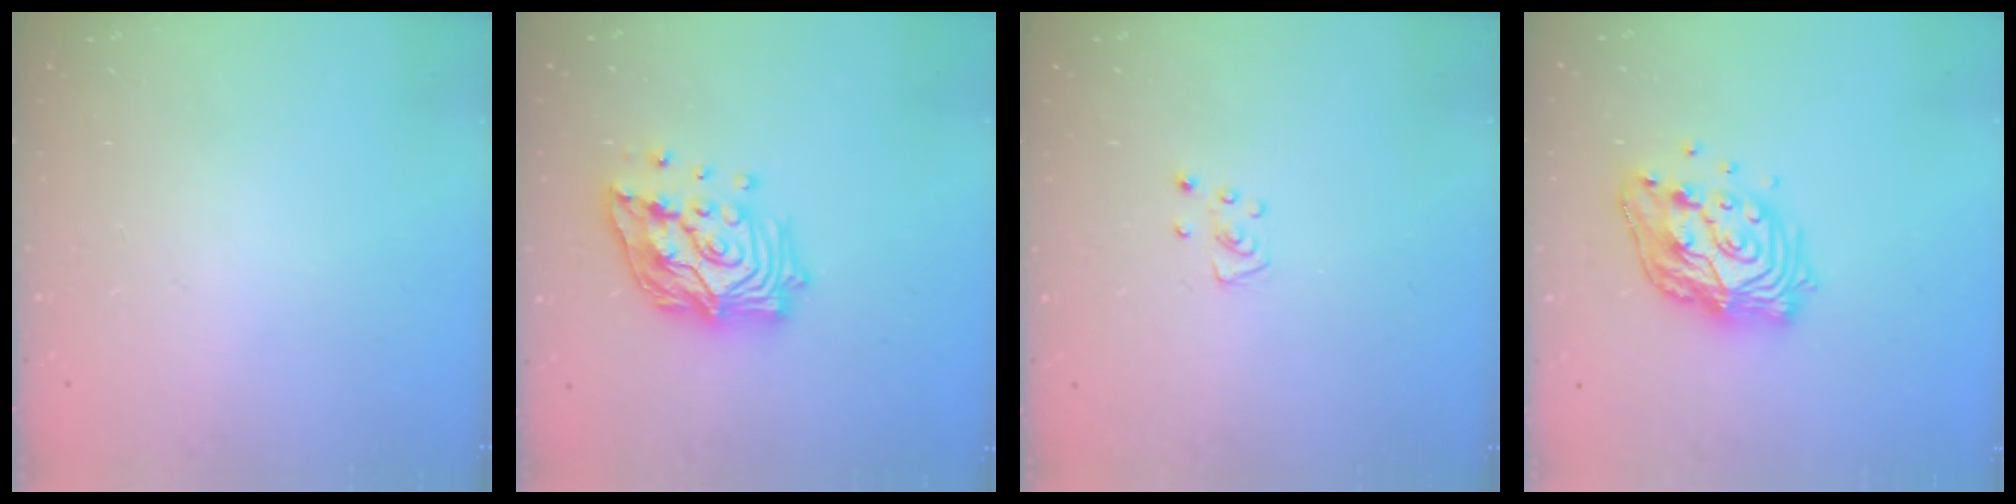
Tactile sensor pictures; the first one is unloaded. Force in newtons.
{"total": 18.1, "press": 17.9, "slide": 2.6}
{"total": 3.6, "press": 3.6, "slide": 0.3}
{"total": 18.0, "press": 17.9, "slide": 1.6}